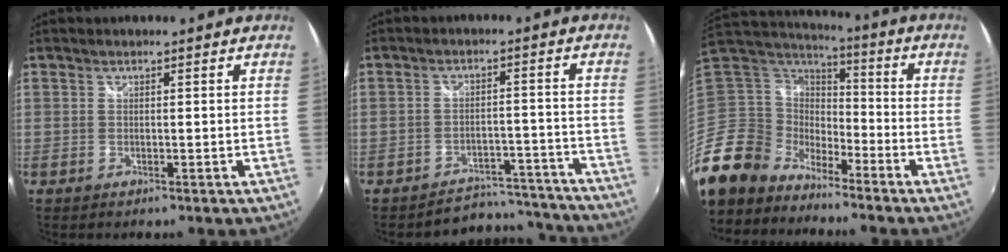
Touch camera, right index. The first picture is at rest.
{"total": 12.1, "force": [-11.5, 3.8, 0.6], "torque": [-0.011, 0.042, -0.144]}
{"total": 12.7, "force": [-10.1, 7.4, 1.8], "torque": [-0.066, 0.031, -0.210]}